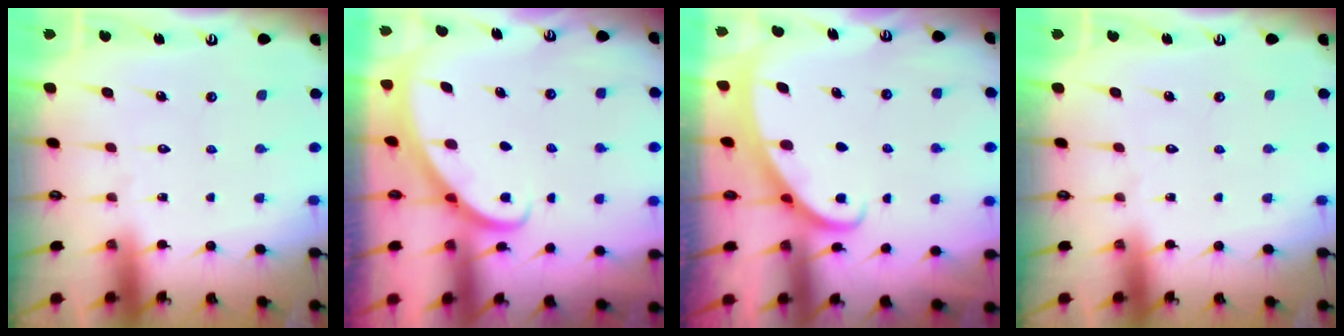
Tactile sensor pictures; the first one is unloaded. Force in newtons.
{"total": 2.8, "press": 2.8, "slide": 0.2}
{"total": 2.3, "press": 2.3, "slide": 0.2}
{"total": 0.0}